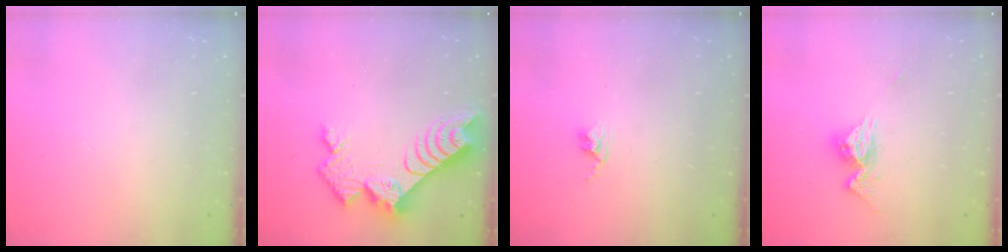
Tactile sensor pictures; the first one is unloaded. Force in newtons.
{"total": 11.2, "press": 11.1, "slide": 0.9}
{"total": 2.4, "press": 2.4, "slide": 0.3}
{"total": 9.4, "press": 9.4, "slide": 0.8}